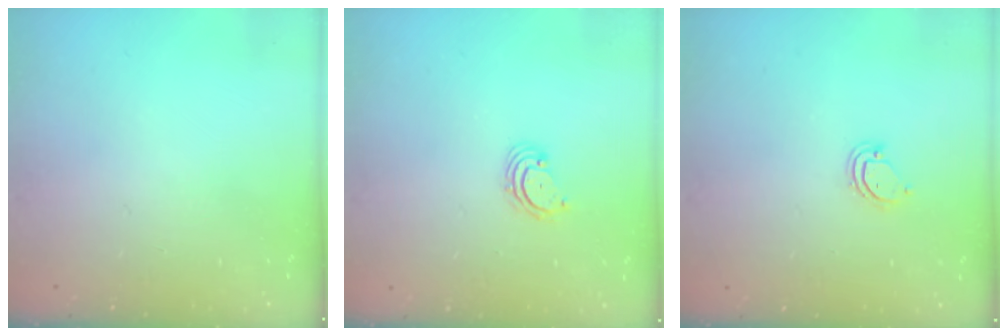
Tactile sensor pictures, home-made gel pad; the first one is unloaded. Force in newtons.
{"total": 3.1, "press": 3.1, "slide": 0.3}
{"total": 3.1, "press": 3.1, "slide": 0.2}